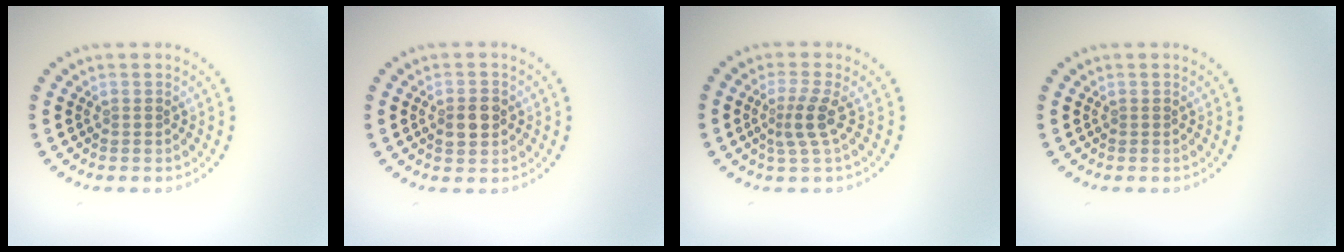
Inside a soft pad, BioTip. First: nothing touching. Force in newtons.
{"total": 2.8, "press": 2.8, "slide": 0.0}
{"total": 2.5, "press": 1.8, "slide": 1.7}
{"total": 0.0}